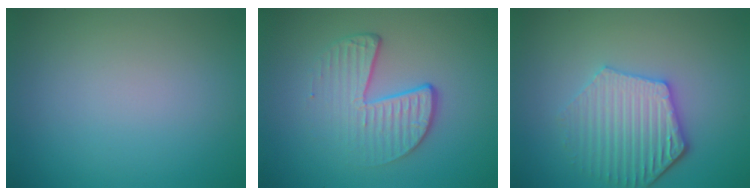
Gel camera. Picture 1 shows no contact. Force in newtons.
{"total": 4.4, "press": 2.8, "slide": 3.4}
{"total": 4.8, "press": 4.2, "slide": 2.4}